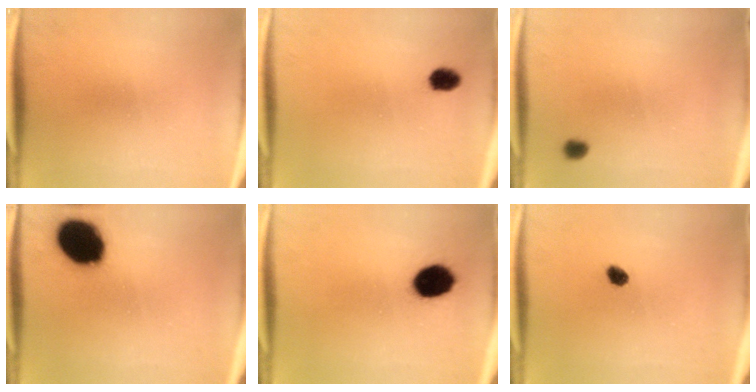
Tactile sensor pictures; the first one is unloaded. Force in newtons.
{"total": 3.1}
{"total": 1.8}
{"total": 16.9}
{"total": 9.6}
{"total": 2.2}